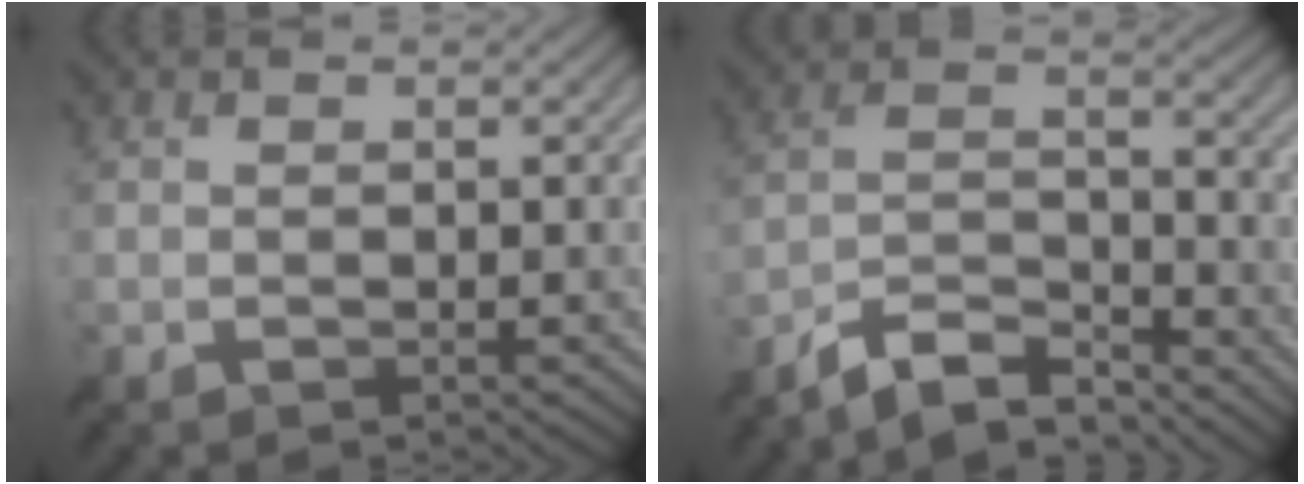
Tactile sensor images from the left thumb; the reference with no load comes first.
{"total": 7.3, "force": [-6.4, 1.7, 3.1], "torque": [-0.063, 0.005, -0.128]}